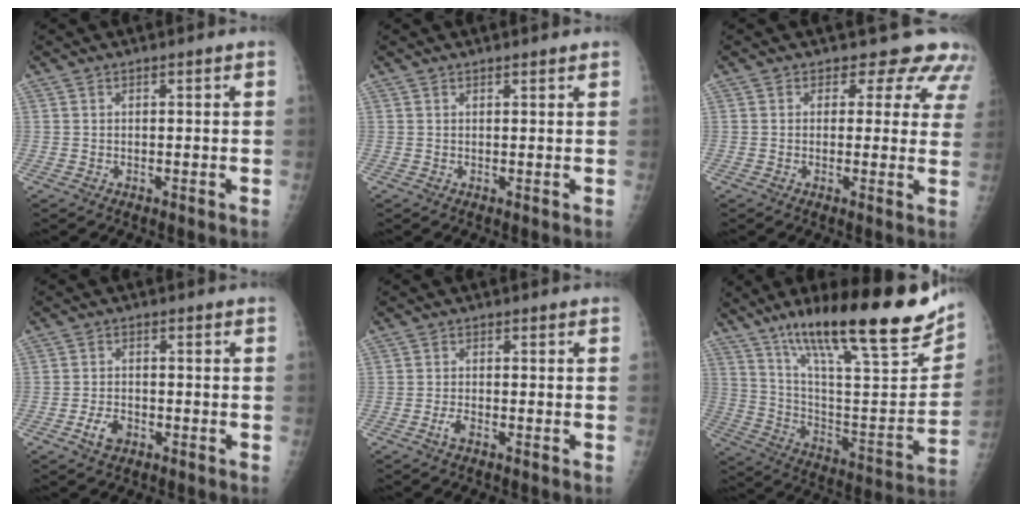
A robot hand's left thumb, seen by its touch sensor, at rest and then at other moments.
{"total": 1.2, "force": [1.0, 0.3, 0.4], "torque": [-0.002, -0.001, 0.014]}
{"total": 8.1, "force": [6.7, 4.4, 1.1], "torque": [0.040, -0.028, 0.051]}
{"total": 3.6, "force": [-1.7, 2.3, 2.1], "torque": [-0.033, 0.007, -0.029]}
{"total": 1.8, "force": [-1.0, 0.7, 1.3], "torque": [-0.029, 0.003, -0.020]}
{"total": 29.6, "force": [19.1, 6.5, 21.7], "torque": [-0.311, -0.060, 0.315]}